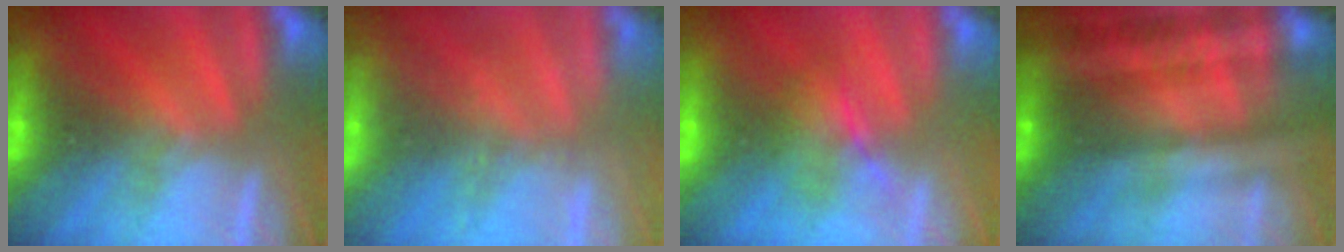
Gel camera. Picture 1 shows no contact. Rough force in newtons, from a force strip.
{"total": 2.3}
{"total": 1.6}
{"total": 2.5}